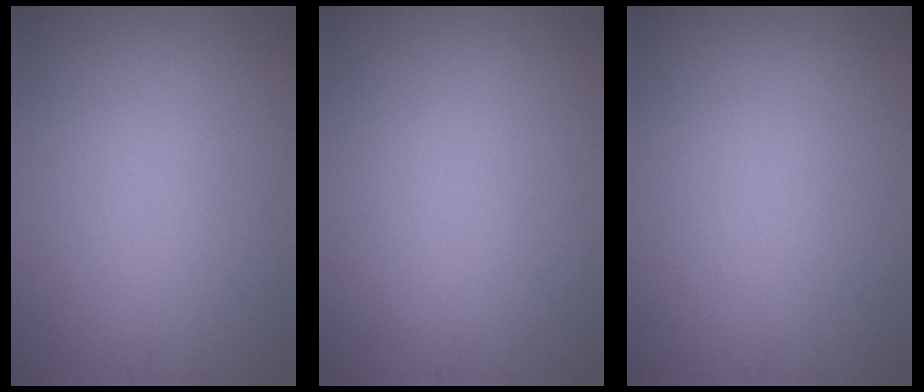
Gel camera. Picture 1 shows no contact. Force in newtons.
{"total": 0.0}
{"total": 0.0}